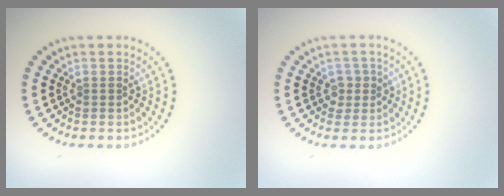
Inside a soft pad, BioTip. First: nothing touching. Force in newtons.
{"total": 1.5, "press": 1.3, "slide": 0.7}